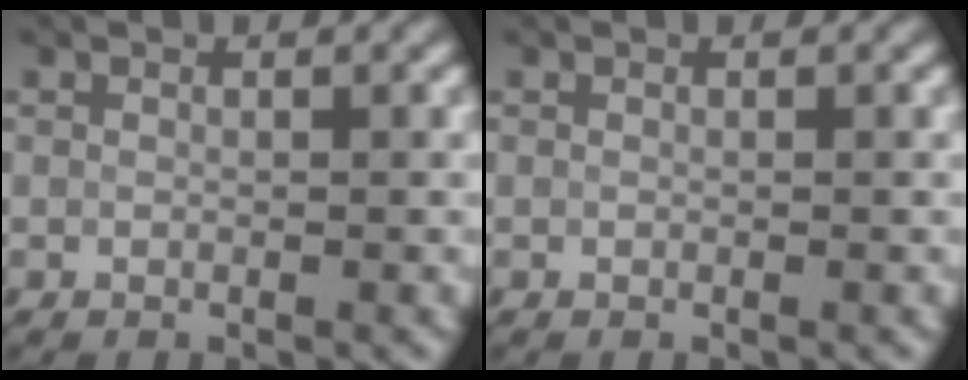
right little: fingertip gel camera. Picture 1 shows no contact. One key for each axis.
{"total": 0.0}